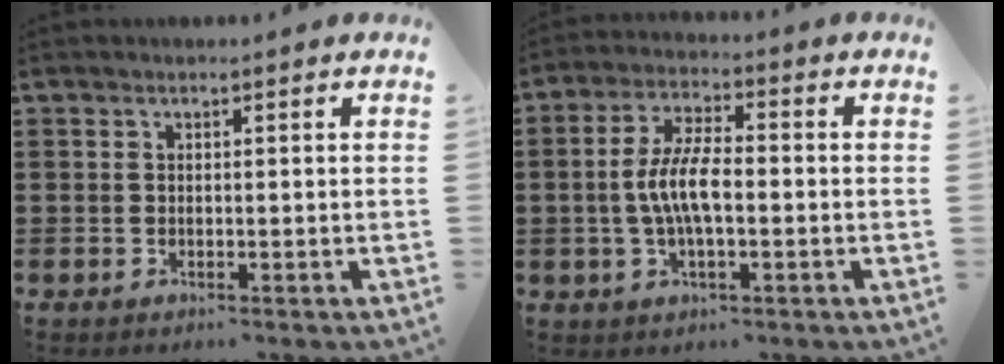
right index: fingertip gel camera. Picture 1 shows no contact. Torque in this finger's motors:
{"motor_torque": [1.04, -0.37, 0.76, 0.21]}